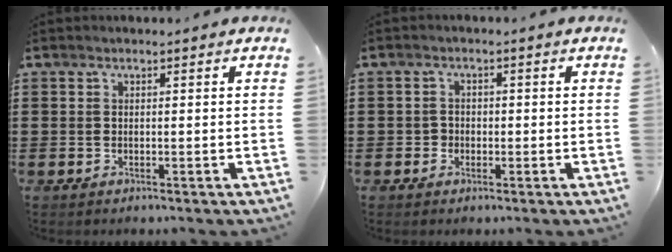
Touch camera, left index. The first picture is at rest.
{"total": 1.7, "force": [-0.6, 1.5, 0.3], "torque": [-0.011, 0.004, -0.014]}